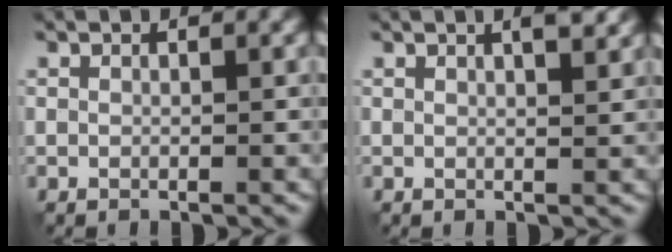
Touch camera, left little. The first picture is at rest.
{"total": 2.5, "force": [1.4, 0.7, 1.9], "torque": [-0.011, 0.005, 0.009]}